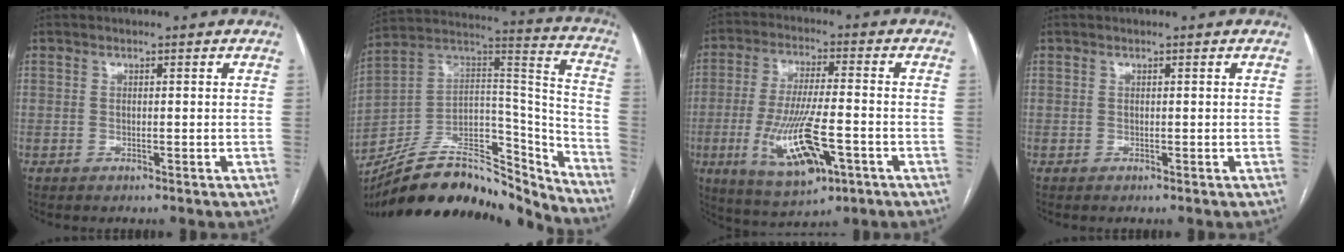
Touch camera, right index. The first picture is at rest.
{"total": 25.8, "force": [-22.1, 8.2, 10.5], "torque": [-0.160, 0.047, -0.353]}
{"total": 13.8, "force": [-4.6, 3.4, 12.6], "torque": [-0.245, -0.017, -0.069]}
{"total": 0.0}